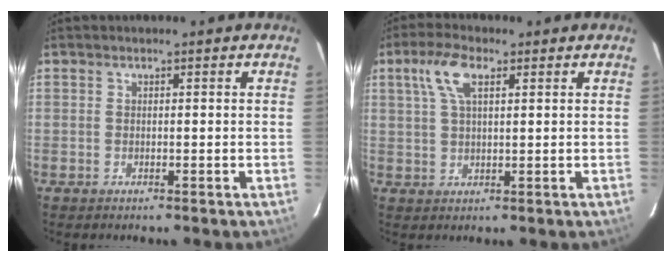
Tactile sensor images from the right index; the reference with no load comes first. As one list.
[{"total": 6.4, "force": [2.8, 2.5, 5.2], "torque": [-0.105, 0.015, 0.054]}]